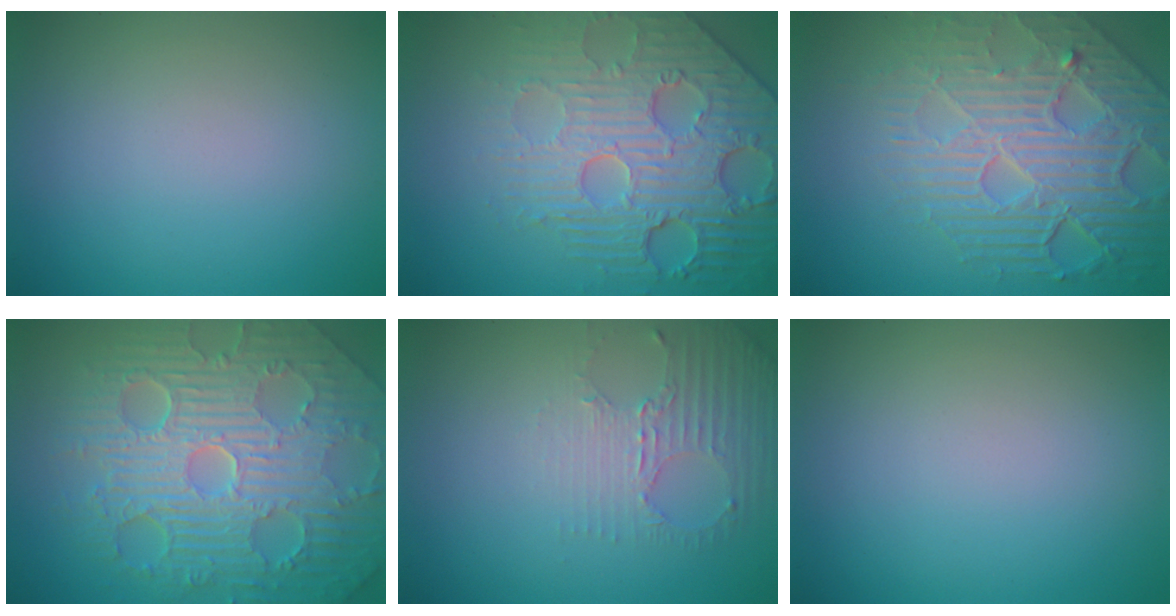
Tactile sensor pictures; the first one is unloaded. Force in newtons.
{"total": 7.0, "press": 5.7, "slide": 4.1}
{"total": 7.6, "press": 5.7, "slide": 5.1}
{"total": 11.2, "press": 7.2, "slide": 8.6}
{"total": 2.6, "press": 1.9, "slide": 1.9}
{"total": 0.0}